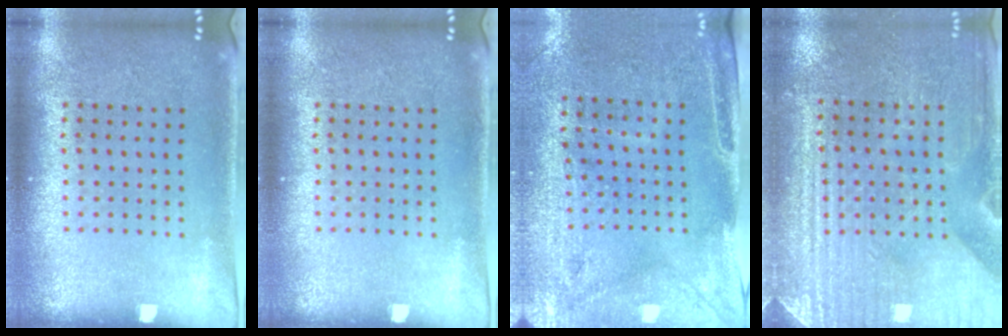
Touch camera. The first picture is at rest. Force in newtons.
{"total": 0.0}
{"total": 2.9, "press": 2.5, "slide": 1.5}
{"total": 3.1, "press": 3.1, "slide": 0.6}